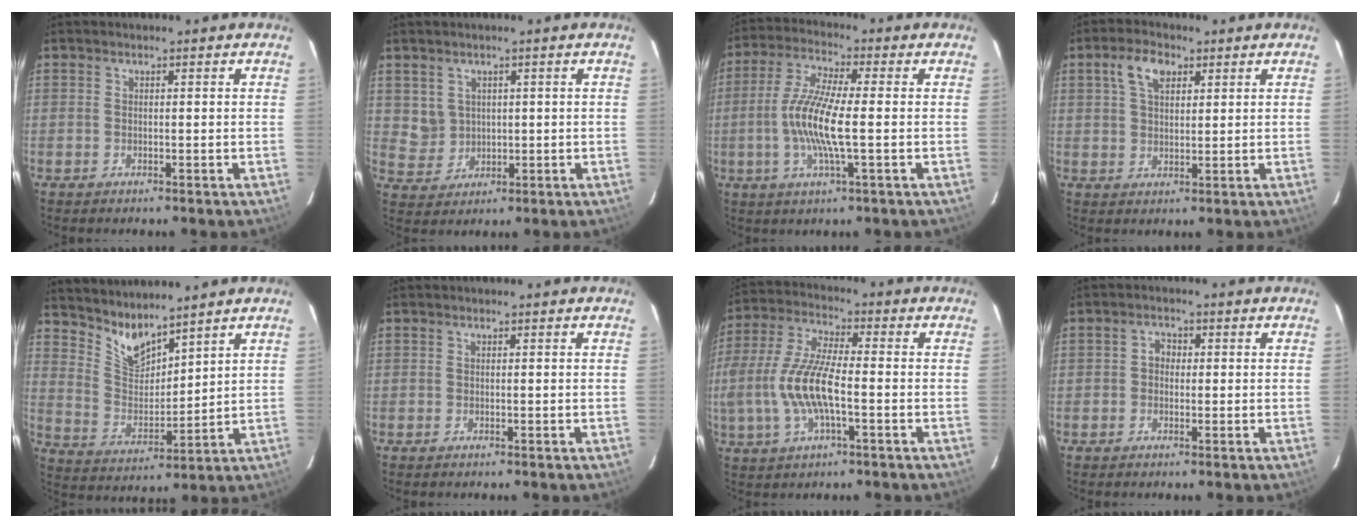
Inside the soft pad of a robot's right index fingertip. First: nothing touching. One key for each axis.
{"total": 4.5, "fx": 1.6, "fy": 4.1, "fz": 0.9, "tx": -0.017, "ty": 0.008, "tz": 0.044}
{"total": 10.8, "fx": -1.4, "fy": 1.1, "fz": 10.7, "tx": -0.220, "ty": -0.002, "tz": -0.033}
{"total": 5.6, "fx": 2.7, "fy": 2.9, "fz": 4.0, "tx": -0.074, "ty": 0.014, "tz": 0.048}
{"total": 8.2, "fx": 7.3, "fy": 1.7, "fz": 3.3, "tx": -0.063, "ty": -0.013, "tz": 0.148}
{"total": 0.0}
{"total": 13.7, "fx": -2.9, "fy": 4.4, "fz": 12.7, "tx": -0.271, "ty": -0.002, "tz": -0.056}
{"total": 1.8, "fx": -0.2, "fy": 1.4, "fz": 1.0, "tx": -0.018, "ty": 0.006, "tz": -0.007}